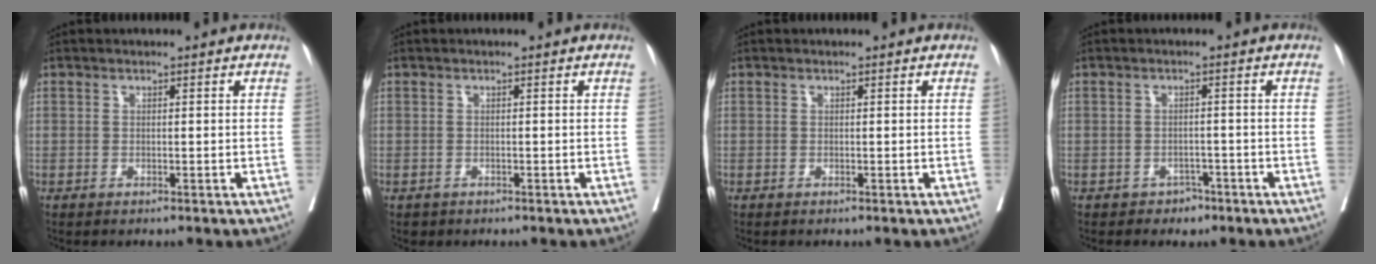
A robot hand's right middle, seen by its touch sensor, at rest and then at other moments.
{"total": 0.7, "force": [-0.4, 0.6, 0.1], "torque": [-0.007, 0.001, -0.003]}
{"total": 0.0}
{"total": 2.1, "force": [-1.5, 1.5, 0.3], "torque": [-0.006, 0.006, -0.020]}